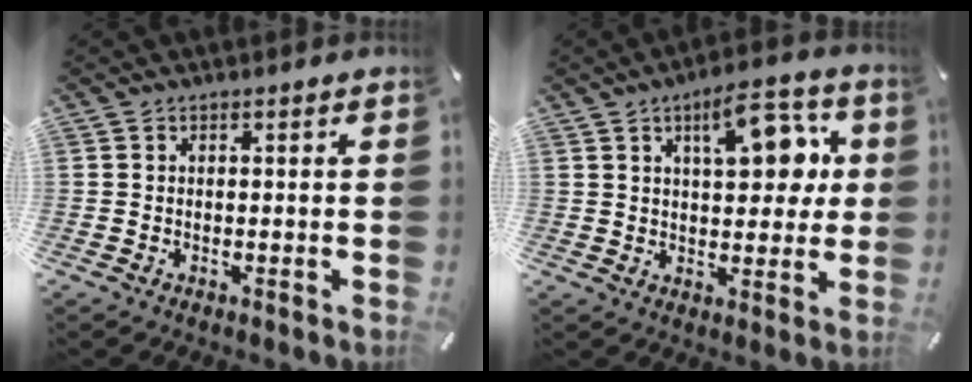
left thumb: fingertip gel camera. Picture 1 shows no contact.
{"total": 13.5, "force": [5.1, 6.6, 10.6], "torque": [-0.135, -0.011, 0.080]}